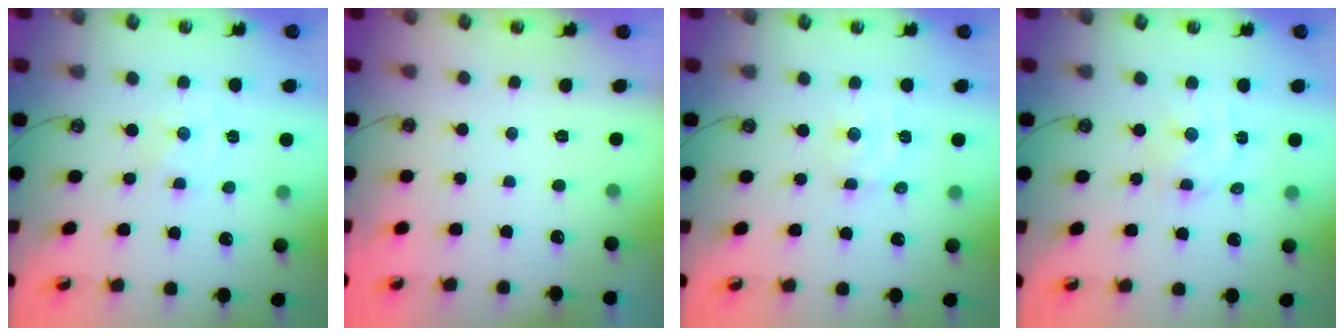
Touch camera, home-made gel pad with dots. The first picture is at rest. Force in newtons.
{"total": 0.0}
{"total": 4.1, "press": 4.1, "slide": 0.2}
{"total": 5.5, "press": 5.4, "slide": 0.8}